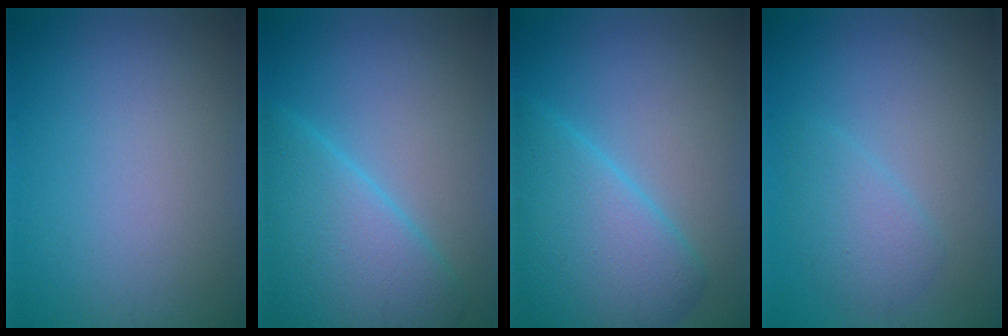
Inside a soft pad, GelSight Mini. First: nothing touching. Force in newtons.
{"total": 6.8, "press": 6.8, "slide": 0.5}
{"total": 7.2, "press": 7.2, "slide": 0.3}
{"total": 2.3, "press": 2.3, "slide": 0.2}